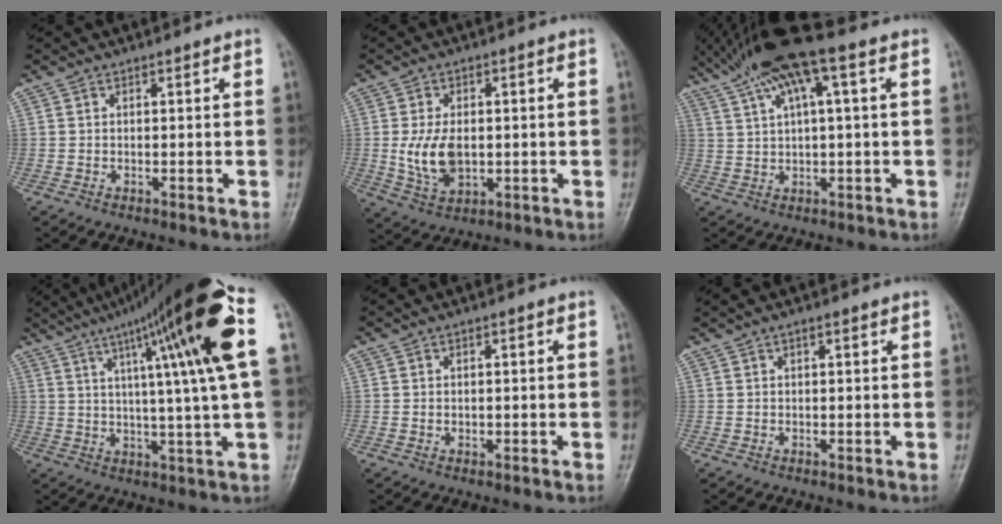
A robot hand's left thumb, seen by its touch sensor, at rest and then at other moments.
{"total": 8.1, "force": [-0.3, 5.0, 6.4], "torque": [-0.115, -0.006, 0.003]}
{"total": 12.3, "force": [5.8, 2.3, 10.6], "torque": [-0.205, 0.030, 0.106]}
{"total": 23.1, "force": [9.2, 1.6, 21.1], "torque": [-0.319, 0.004, 0.135]}
{"total": 0.5, "force": [0.1, 0.4, 0.3], "torque": [-0.003, 0.000, 0.002]}
{"total": 1.1, "force": [0.6, 0.3, 0.9], "torque": [-0.017, 0.007, 0.010]}